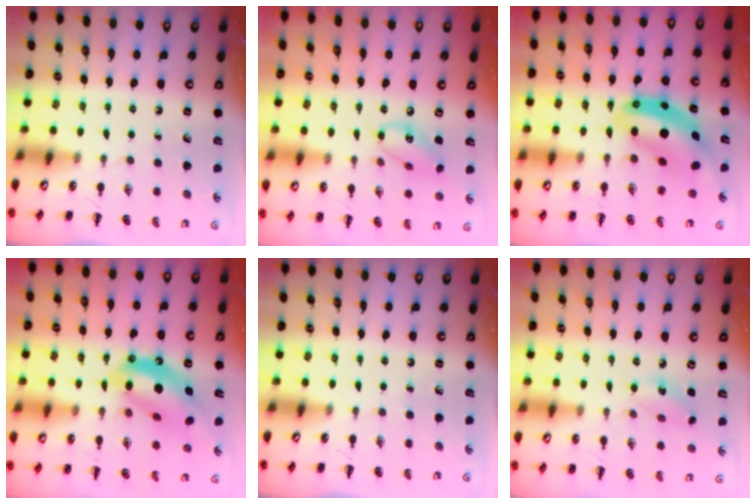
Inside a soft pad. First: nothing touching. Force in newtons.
{"total": 8.7, "press": 8.6, "slide": 1.1}
{"total": 10.0, "press": 9.7, "slide": 2.6}
{"total": 13.6, "press": 13.1, "slide": 3.8}
{"total": 0.0}
{"total": 5.4, "press": 5.2, "slide": 1.4}